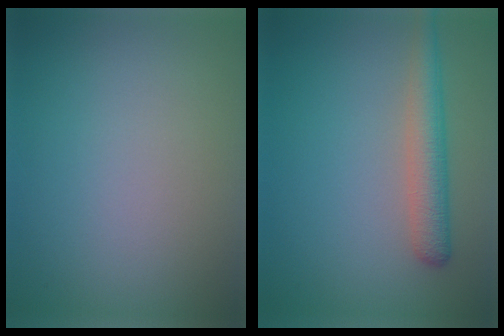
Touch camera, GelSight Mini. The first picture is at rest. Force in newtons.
{"total": 3.4, "press": 3.4, "slide": 0.1}